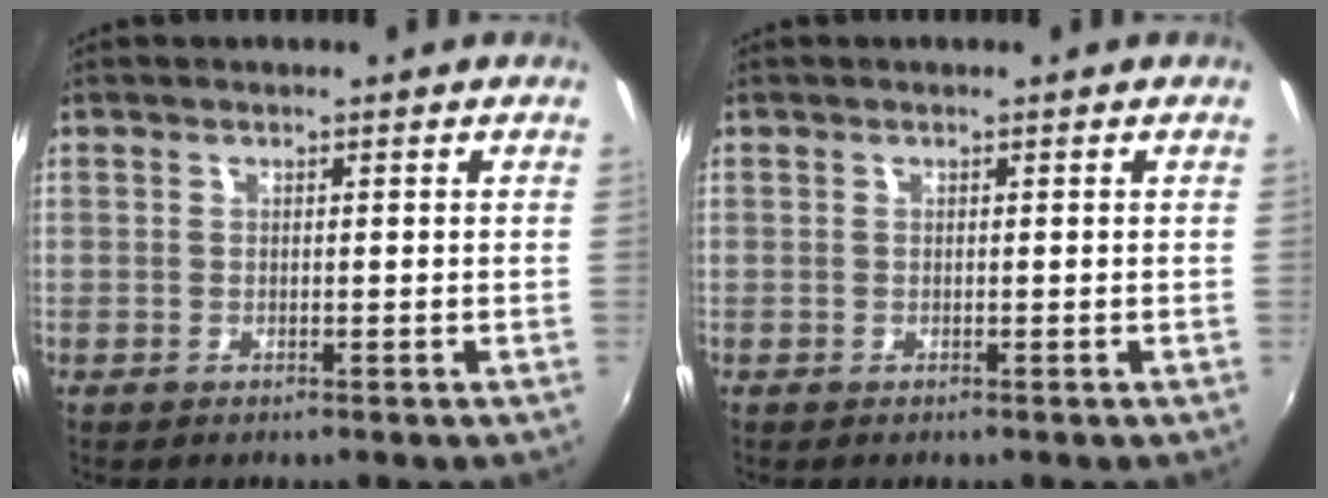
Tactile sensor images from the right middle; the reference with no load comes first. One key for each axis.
{"total": 0.0}